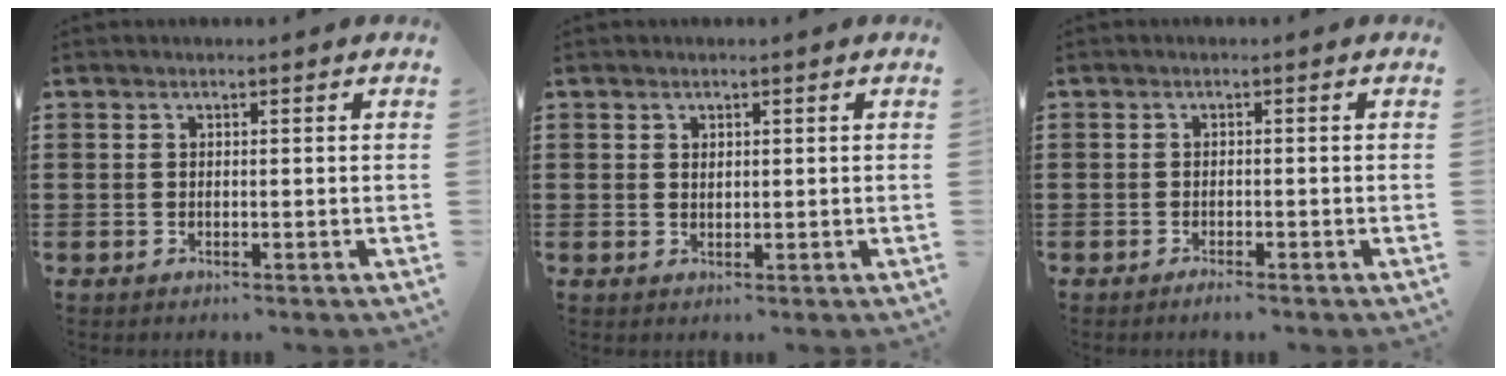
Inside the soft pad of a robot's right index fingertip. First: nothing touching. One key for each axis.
{"total": 0.8, "fx": 0.5, "fy": 0.5, "fz": 0.3, "tx": -0.008, "ty": 0.002, "tz": 0.010}
{"total": 1.0, "fx": -0.9, "fy": 0.1, "fz": 0.4, "tx": -0.011, "ty": -0.003, "tz": -0.016}